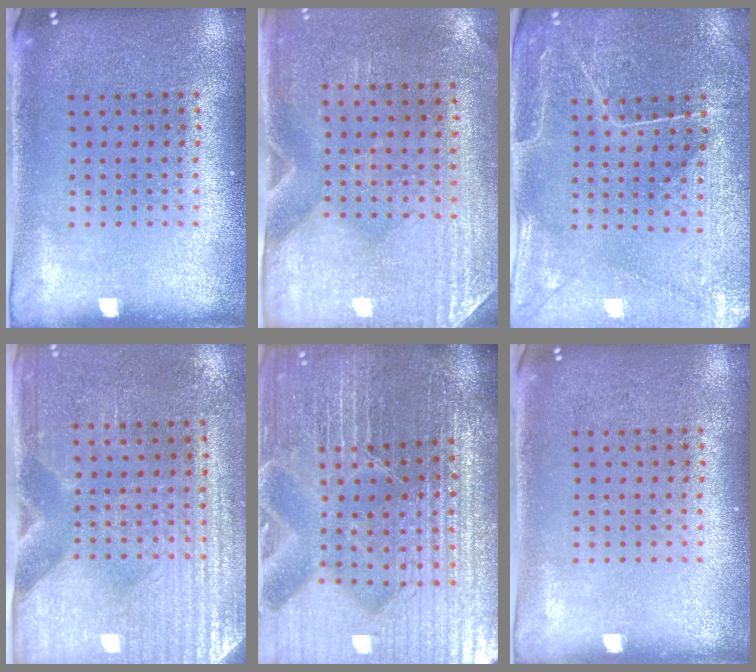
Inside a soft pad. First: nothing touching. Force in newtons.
{"total": 2.9, "press": 2.5, "slide": 1.5}
{"total": 0.8, "press": 0.7, "slide": 0.4}
{"total": 3.1, "press": 2.8, "slide": 1.3}
{"total": 5.8, "press": 5.3, "slide": 2.3}
{"total": 0.0}